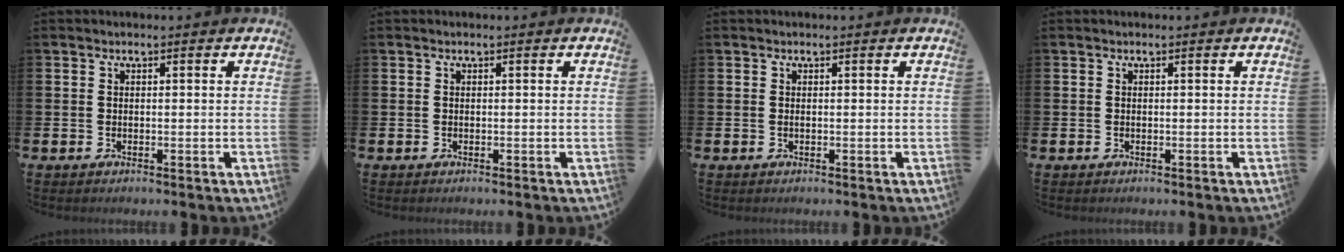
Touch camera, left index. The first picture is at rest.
{"total": 0.0}
{"total": 0.0}
{"total": 0.0}